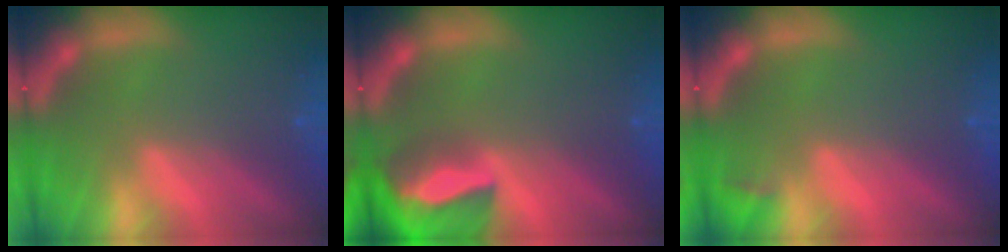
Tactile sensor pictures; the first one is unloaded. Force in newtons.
{"total": 9.0}
{"total": 0.9}